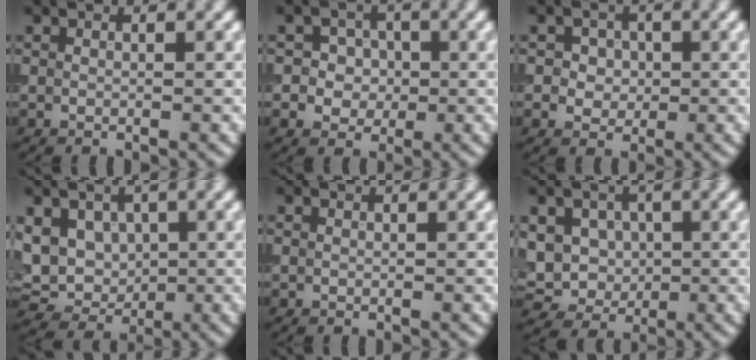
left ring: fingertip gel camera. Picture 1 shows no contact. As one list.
[{"total": 3.3, "force": [0.2, 3.0, 1.4], "torque": [-0.008, 0.008, -0.007]}, {"total": 2.9, "force": [0.5, 2.5, 1.4], "torque": [-0.022, 0.003, 0.000]}, {"total": 8.9, "force": [1.3, 7.3, 4.9], "torque": [-0.079, 0.024, 0.002]}, {"total": 0.0}, {"total": 5.3, "force": [0.3, 4.7, 2.5], "torque": [-0.053, 0.007, -0.012]}]